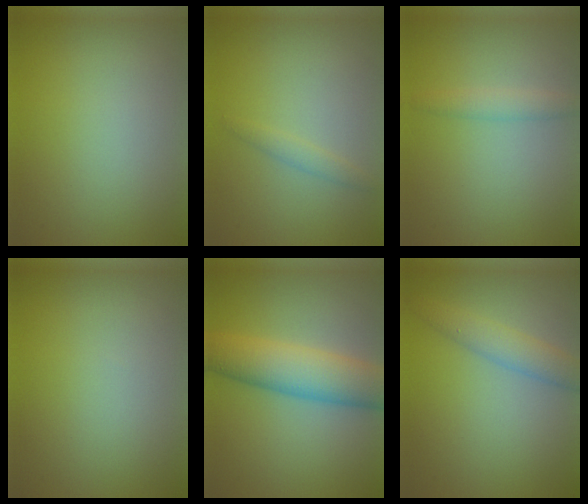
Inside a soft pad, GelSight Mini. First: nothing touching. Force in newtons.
{"total": 1.1, "press": 1.1, "slide": 0.1}
{"total": 1.5, "press": 1.5, "slide": 0.2}
{"total": 0.0}
{"total": 6.8, "press": 6.8, "slide": 0.3}
{"total": 2.8, "press": 2.8, "slide": 0.1}